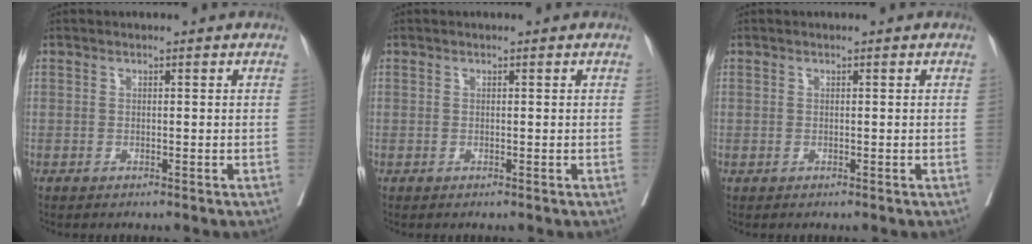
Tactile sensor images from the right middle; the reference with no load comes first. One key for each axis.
{"total": 0.0}
{"total": 0.0}